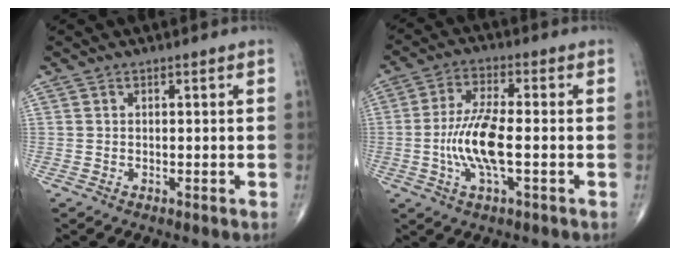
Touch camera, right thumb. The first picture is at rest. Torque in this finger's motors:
{"motor_torque": [1.43, 1.35, 1.42, -0.13, 0.14]}